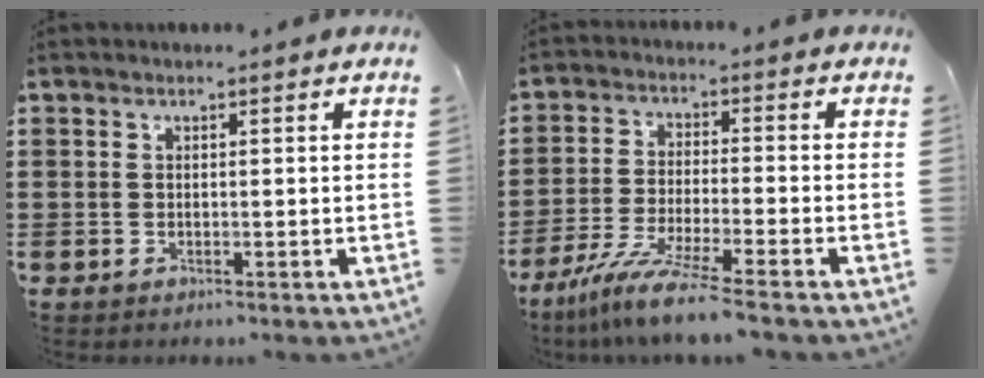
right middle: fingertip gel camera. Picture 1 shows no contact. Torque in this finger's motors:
{"motor_torque": [1.39, -0.75, 0.51, 0.20]}